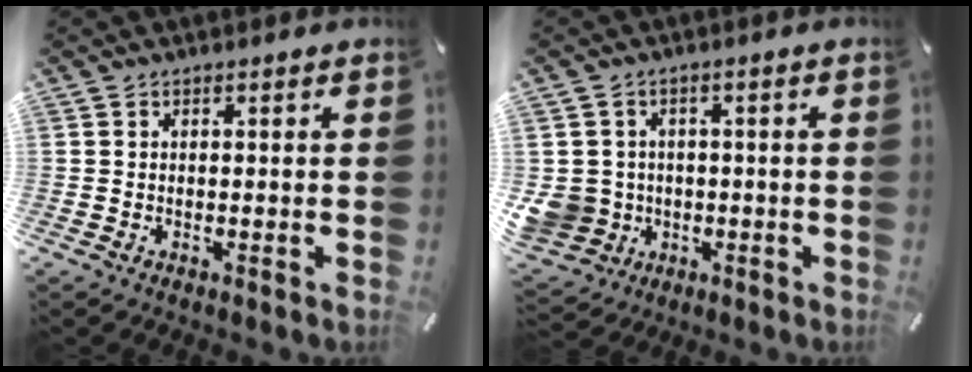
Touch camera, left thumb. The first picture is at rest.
{"total": 7.8, "force": [-1.4, 7.5, 1.9], "torque": [-0.071, 0.010, -0.023]}